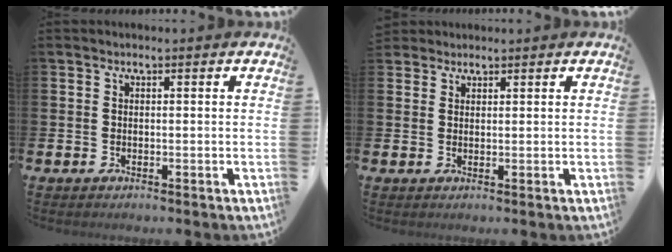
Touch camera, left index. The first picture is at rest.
{"total": 1.9, "force": [1.7, 0.8, 0.0], "torque": [0.003, -0.001, 0.032]}